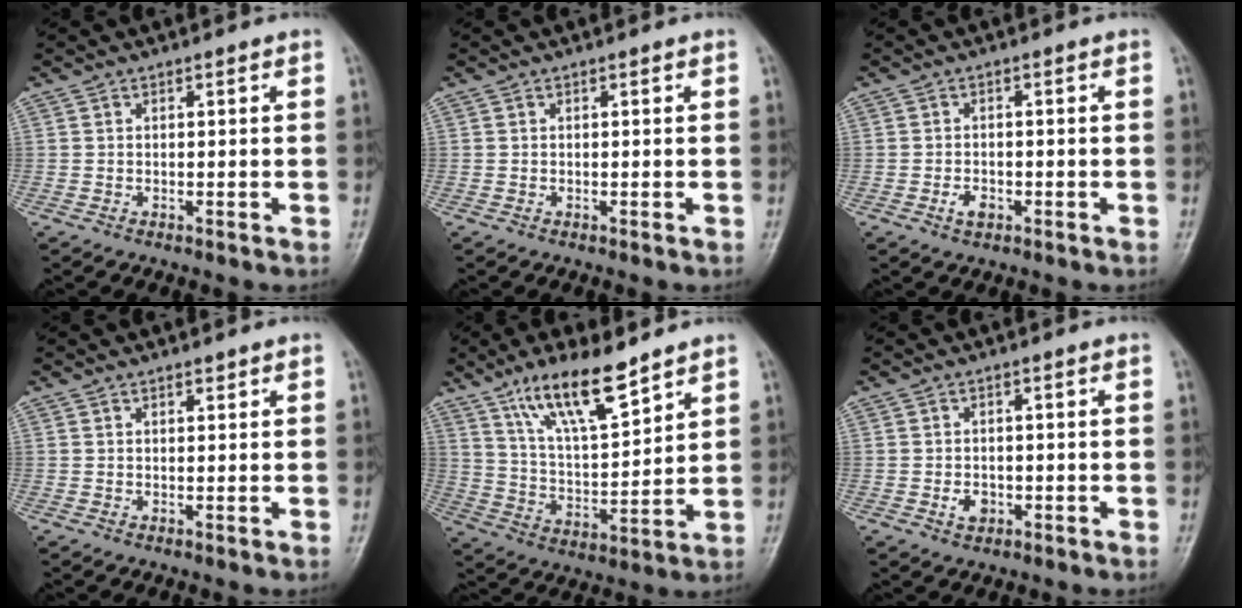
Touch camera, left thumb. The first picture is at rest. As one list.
[{"total": 0.0}, {"total": 2.5, "force": [-1.2, 1.6, 1.5], "torque": [-0.025, 0.006, -0.018]}, {"total": 0.9, "force": [0.7, 0.4, 0.5], "torque": [-0.007, -0.003, 0.010]}, {"total": 14.0, "force": [9.6, 3.9, 9.4], "torque": [-0.151, -0.056, 0.186]}, {"total": 2.6, "force": [-0.8, 2.0, 1.5], "torque": [-0.018, 0.002, -0.010]}]